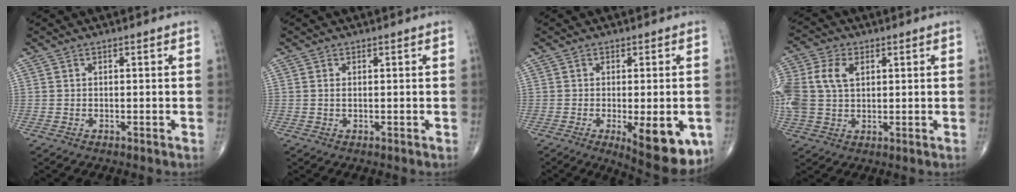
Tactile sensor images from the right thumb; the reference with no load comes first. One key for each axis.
{"total": 0.7, "fx": 0.1, "fy": 0.3, "fz": 0.6, "tx": -0.015, "ty": 0.002, "tz": 0.002}
{"total": 13.3, "fx": -4.4, "fy": 4.6, "fz": 11.7, "tx": -0.129, "ty": -0.011, "tz": -0.044}
{"total": 14.6, "fx": 3.3, "fy": 10.3, "fz": 9.8, "tx": -0.259, "ty": 0.018, "tz": 0.066}